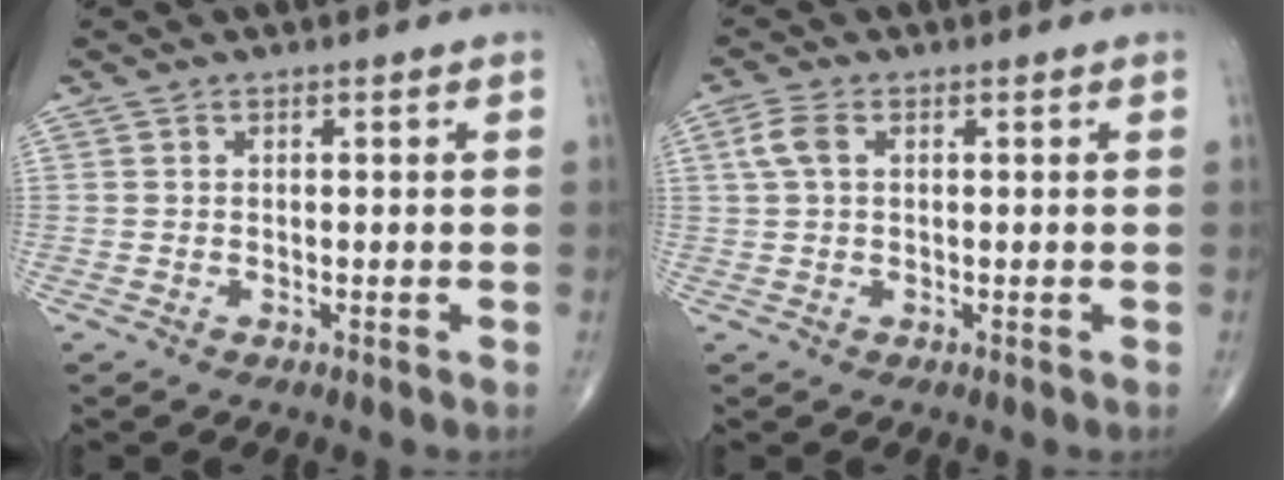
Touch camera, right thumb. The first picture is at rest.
{"total": 3.4, "force": [0.8, 1.9, 2.7], "torque": [-0.073, 0.013, 0.015]}